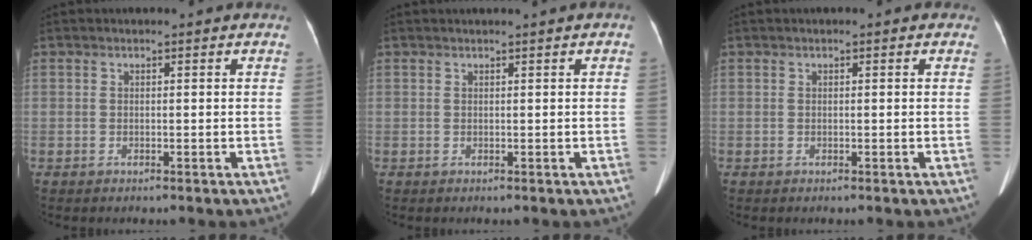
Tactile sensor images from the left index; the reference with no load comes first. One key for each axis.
{"total": 1.0, "fx": 0.6, "fy": -0.2, "fz": 0.7, "tx": -0.011, "ty": 0.010, "tz": 0.011}
{"total": 0.6, "fx": 0.3, "fy": 0.3, "fz": 0.5, "tx": -0.010, "ty": 0.007, "tz": 0.002}